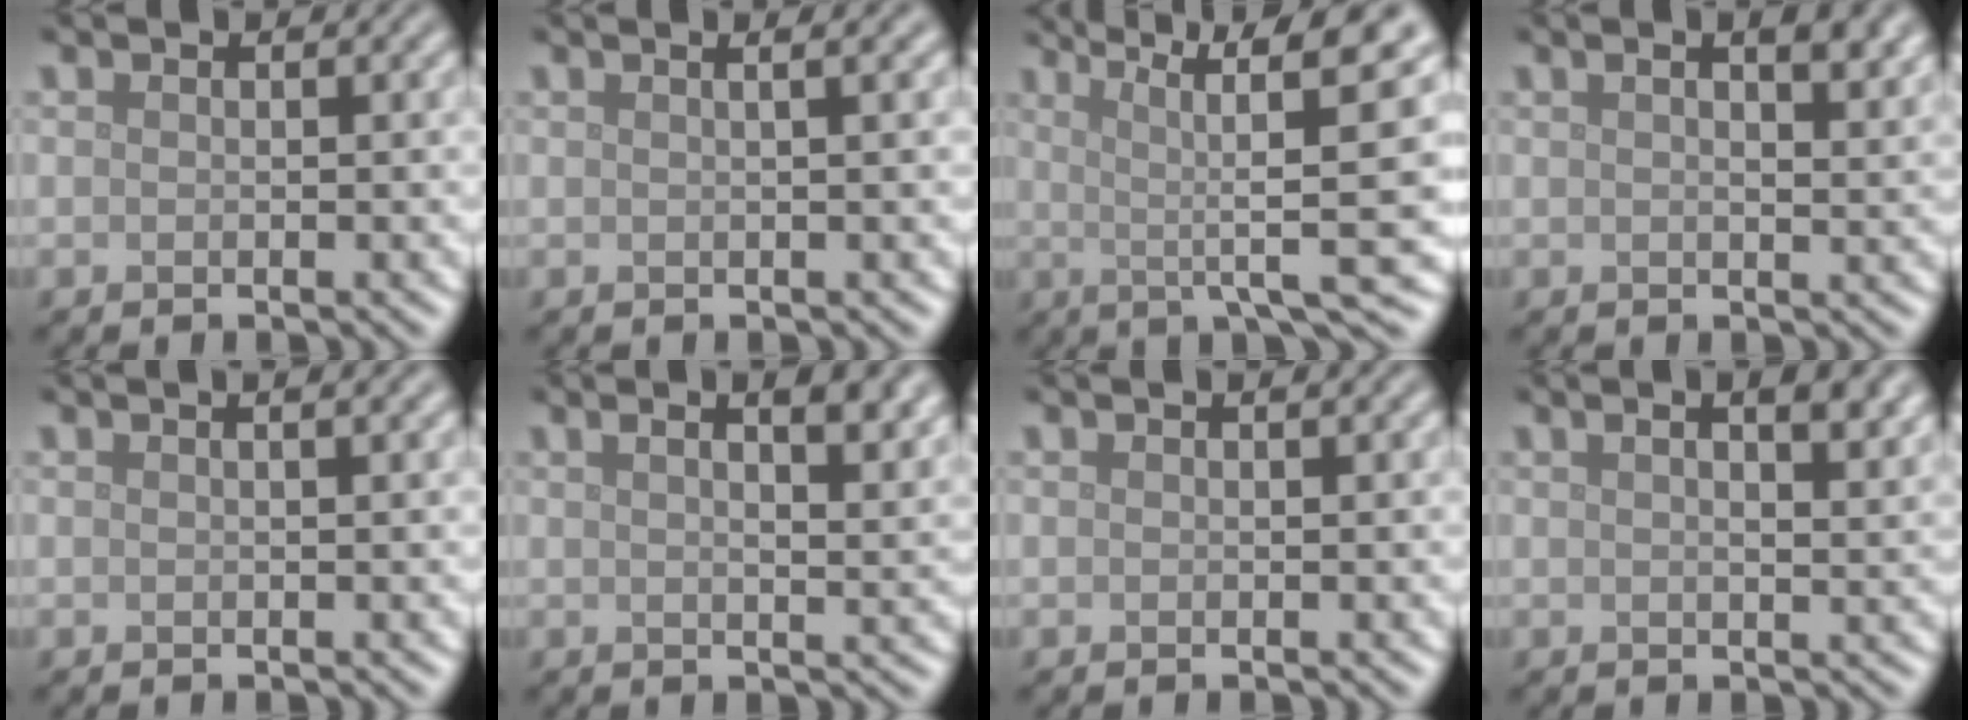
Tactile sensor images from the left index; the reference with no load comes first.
{"total": 3.5, "force": [1.3, 1.6, 2.7], "torque": [-0.012, 0.015, -0.017]}
{"total": 9.8, "force": [1.9, 1.4, 9.5], "torque": [-0.135, 0.020, 0.035]}
{"total": 4.1, "force": [2.0, 1.4, 3.3], "torque": [-0.028, 0.010, 0.014]}
{"total": 2.1, "force": [1.0, 0.8, 1.6], "torque": [-0.014, 0.002, -0.002]}
{"total": 6.5, "force": [3.2, 2.3, 5.2], "torque": [-0.040, 0.027, 0.018]}
{"total": 0.8, "force": [0.4, 0.2, 0.6], "torque": [-0.005, 0.006, 0.006]}
{"total": 5.0, "force": [2.5, 1.9, 3.9], "torque": [-0.029, 0.021, 0.012]}